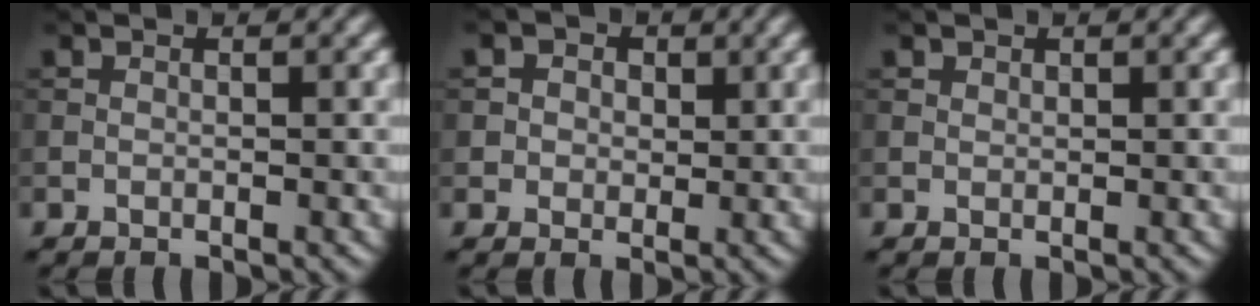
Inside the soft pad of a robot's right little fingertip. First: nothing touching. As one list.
[{"total": 3.2, "force": [1.0, 2.8, 1.1], "torque": [-0.018, -0.003, 0.009]}, {"total": 0.6, "force": [0.4, 0.3, 0.1], "torque": [0.001, -0.001, 0.009]}]